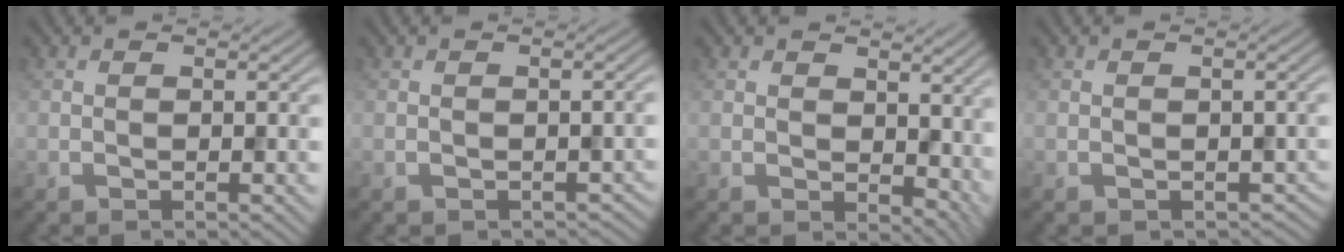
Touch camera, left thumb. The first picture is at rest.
{"total": 1.6, "force": [-0.9, 0.9, 0.9], "torque": [-0.013, -0.009, -0.009]}
{"total": 6.5, "force": [1.6, 4.6, 4.3], "torque": [-0.079, -0.021, 0.038]}
{"total": 1.6, "force": [-0.6, 1.3, 0.8], "torque": [-0.018, -0.013, -0.007]}